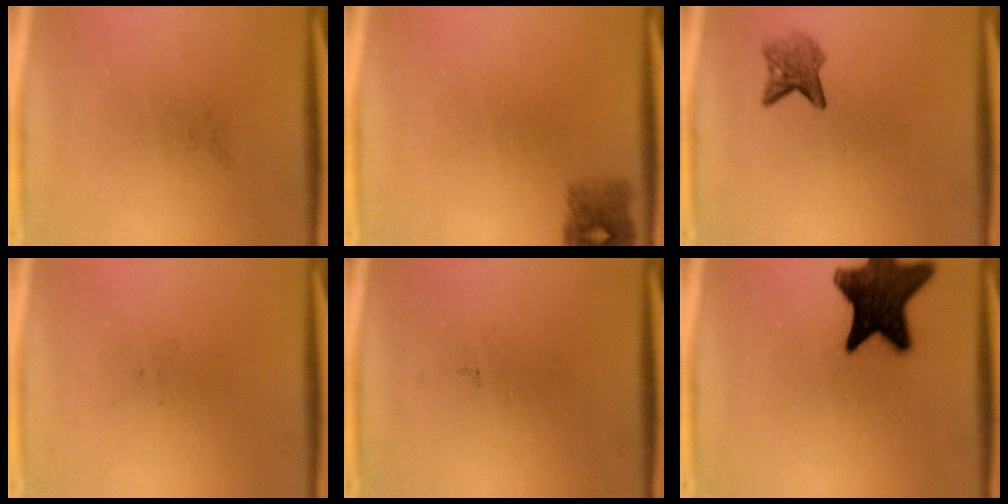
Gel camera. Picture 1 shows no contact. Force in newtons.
{"total": 2.3}
{"total": 2.9}
{"total": 0.0}
{"total": 0.0}
{"total": 16.3}